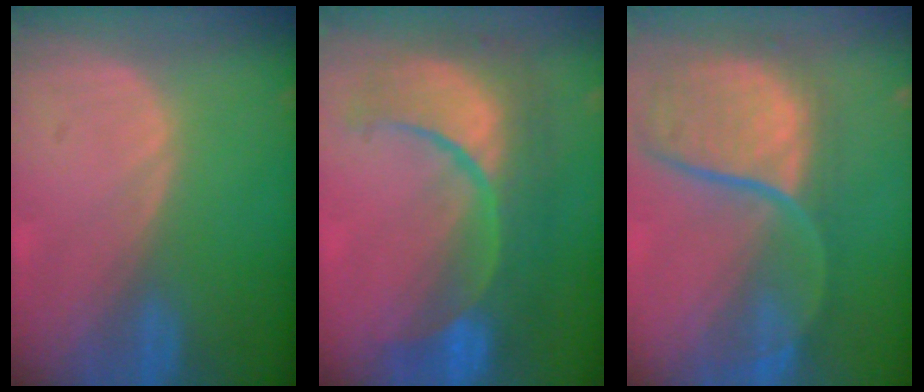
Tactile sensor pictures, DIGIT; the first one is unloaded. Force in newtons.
{"total": 11.9, "press": 11.8, "slide": 1.4}
{"total": 12.0, "press": 9.9, "slide": 6.8}